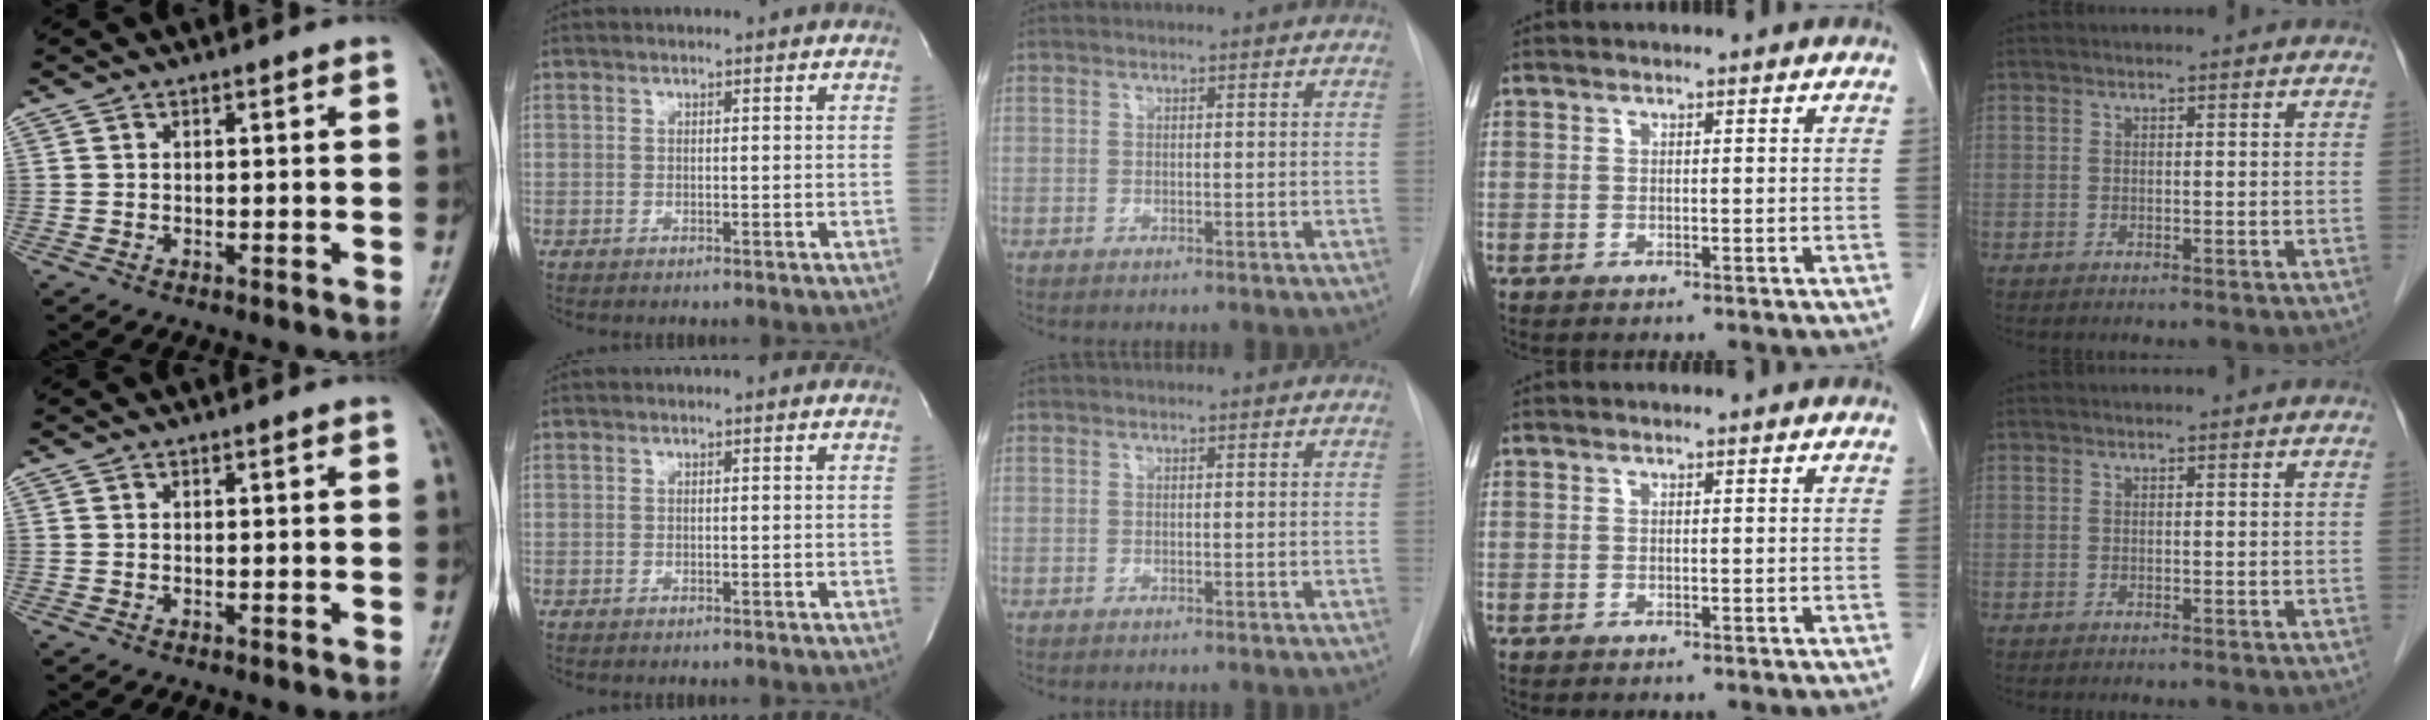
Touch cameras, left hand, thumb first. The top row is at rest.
{}